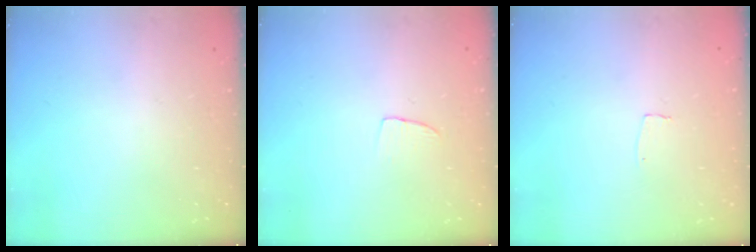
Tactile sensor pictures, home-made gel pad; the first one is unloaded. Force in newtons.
{"total": 3.3, "press": 3.3, "slide": 0.2}
{"total": 3.0, "press": 3.0, "slide": 0.2}